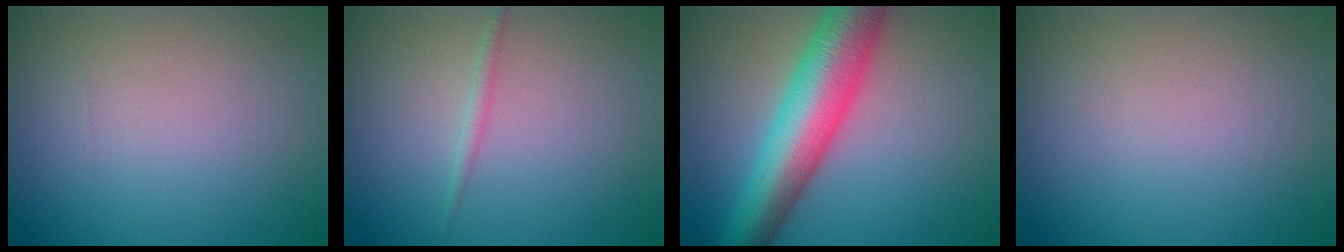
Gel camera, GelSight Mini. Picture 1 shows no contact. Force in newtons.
{"total": 0.9, "press": 0.9, "slide": 0.1}
{"total": 9.1, "press": 9.1, "slide": 0.1}
{"total": 0.0}